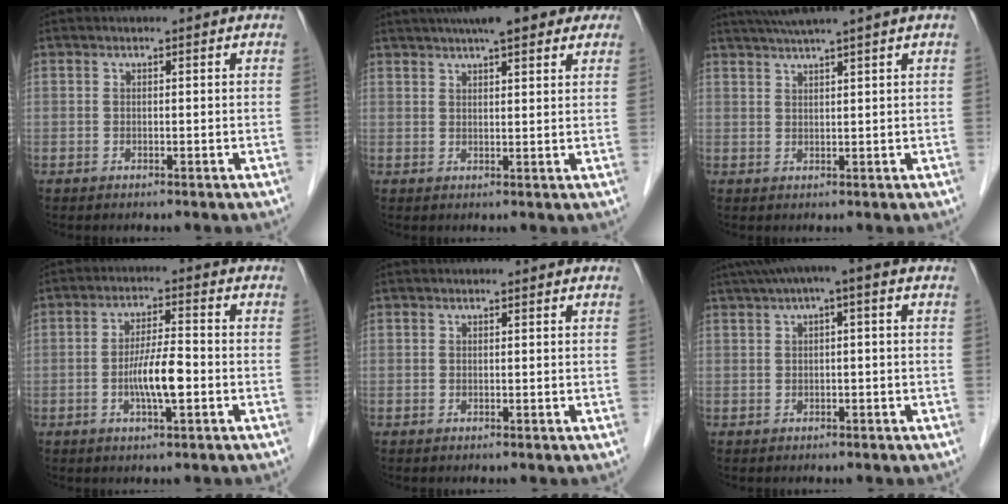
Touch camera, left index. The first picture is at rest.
{"total": 11.7, "force": [8.8, 2.7, 7.3], "torque": [-0.106, 0.036, 0.115]}
{"total": 6.0, "force": [4.8, -1.6, 3.2], "torque": [-0.047, 0.019, 0.079]}
{"total": 6.2, "force": [-1.8, 0.9, 5.8], "torque": [-0.118, -0.001, -0.034]}
{"total": 0.0}
{"total": 4.3, "force": [1.4, 0.5, 4.1], "torque": [-0.069, 0.030, 0.021]}